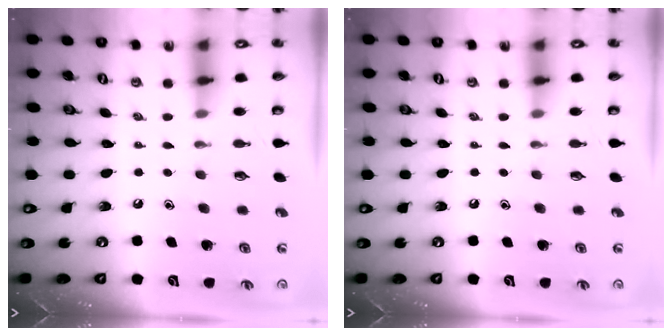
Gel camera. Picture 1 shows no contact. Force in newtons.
{"total": 0.0}